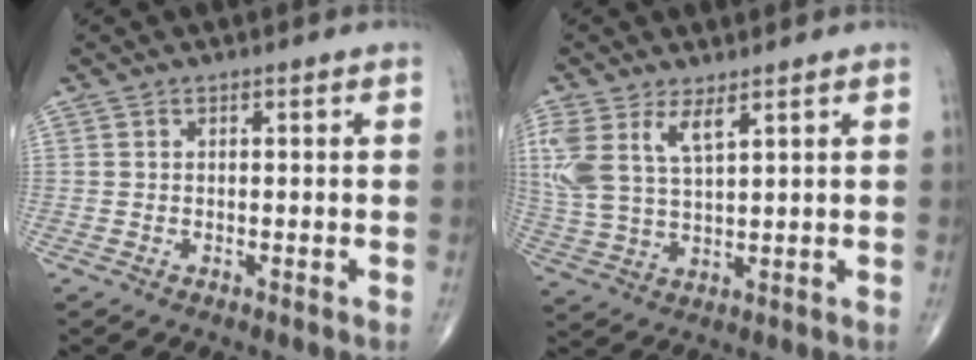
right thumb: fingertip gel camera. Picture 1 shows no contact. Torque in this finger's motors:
{"motor_torque": [0.12, 0.33, 1.12, 0.72, 0.30]}